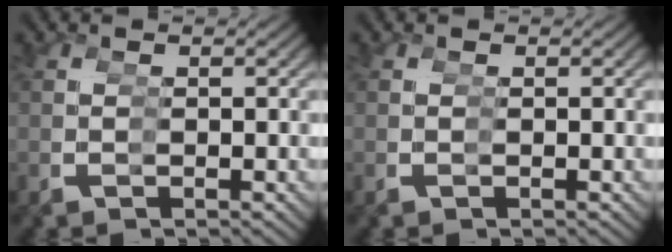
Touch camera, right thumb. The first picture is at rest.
{"total": 0.0}